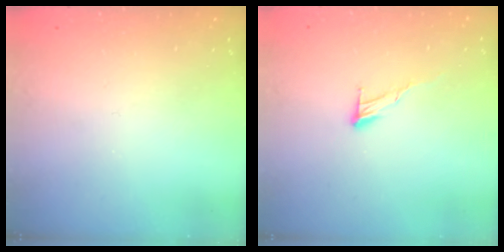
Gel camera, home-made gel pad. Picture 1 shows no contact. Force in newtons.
{"total": 6.9, "press": 6.8, "slide": 0.4}